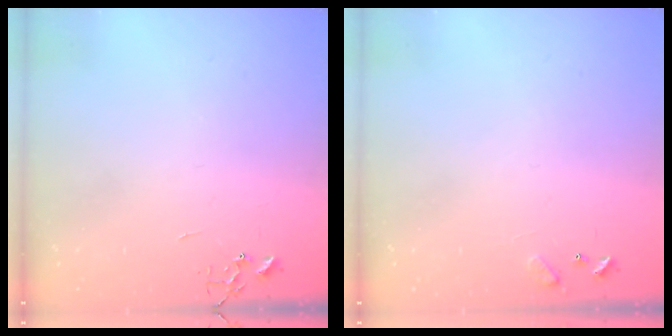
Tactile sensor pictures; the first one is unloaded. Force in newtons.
{"total": 6.4, "press": 6.4, "slide": 0.5}